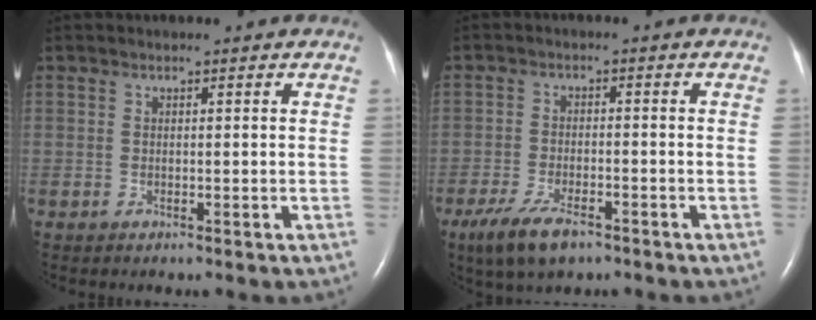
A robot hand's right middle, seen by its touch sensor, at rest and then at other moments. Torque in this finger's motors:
{"motor_torque": [0.86, -0.73, 0.36, 0.10]}